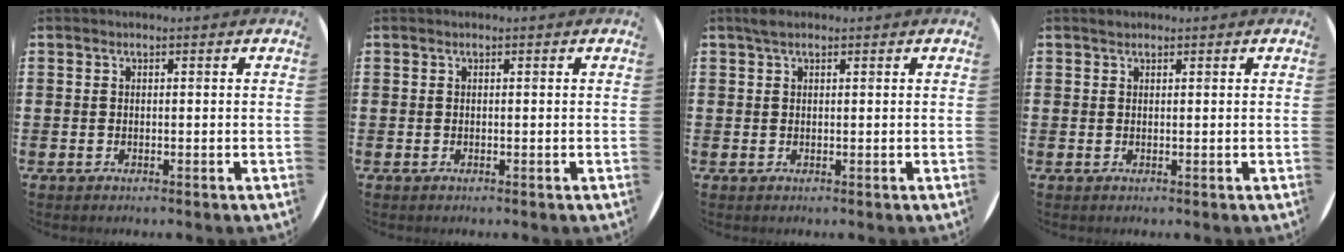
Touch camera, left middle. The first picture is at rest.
{"total": 0.0}
{"total": 1.4, "force": [1.0, 0.6, 0.7], "torque": [-0.015, 0.006, 0.017]}
{"total": 0.5, "force": [0.5, 0.2, 0.0], "torque": [-0.001, 0.003, 0.009]}